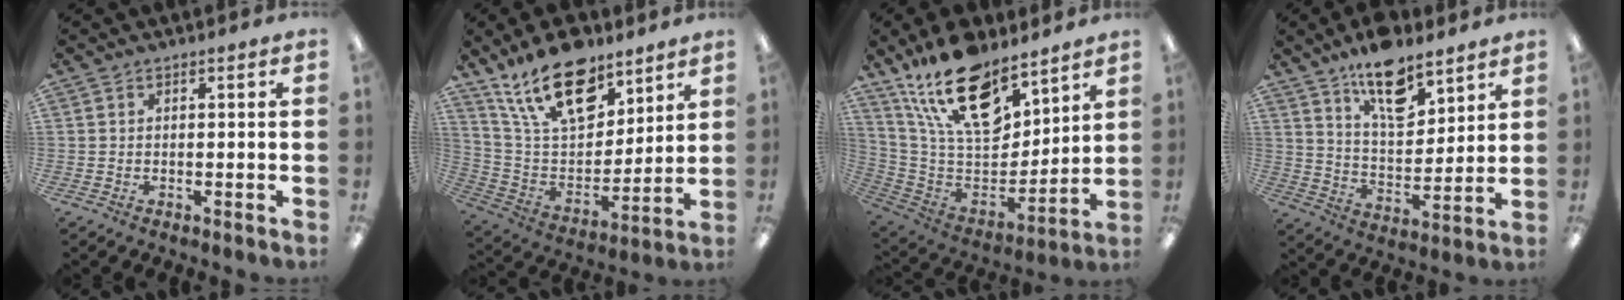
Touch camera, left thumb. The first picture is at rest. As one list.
[{"total": 20.8, "force": [13.6, 10.4, 11.7], "torque": [-0.214, -0.062, 0.244]}, {"total": 21.9, "force": [15.3, 10.3, 11.9], "torque": [-0.216, -0.088, 0.276]}, {"total": 13.9, "force": [10.2, 5.9, 7.4], "torque": [-0.116, -0.055, 0.178]}]